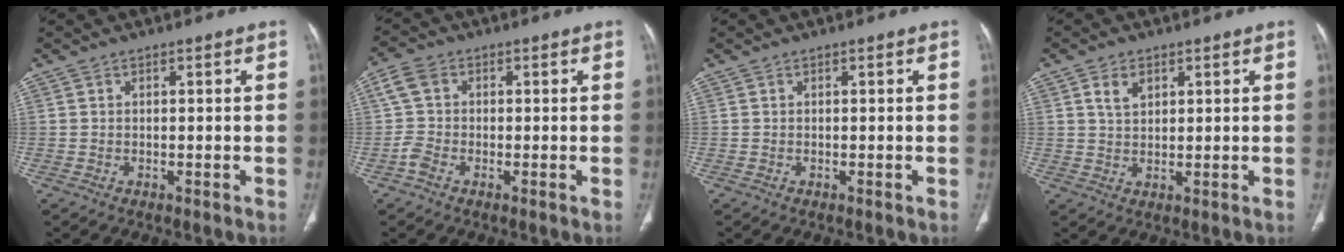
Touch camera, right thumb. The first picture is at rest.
{"total": 4.0, "force": [-0.7, 3.1, 2.3], "torque": [-0.054, 0.013, -0.022]}
{"total": 0.0}
{"total": 4.1, "force": [1.9, 2.6, 2.5], "torque": [-0.037, -0.009, 0.040]}